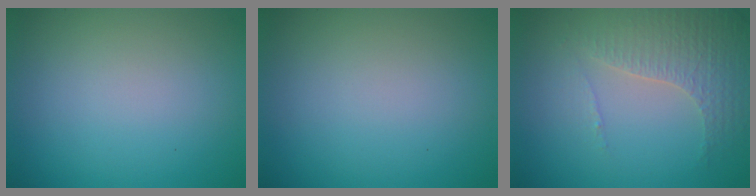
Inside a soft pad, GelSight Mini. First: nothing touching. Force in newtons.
{"total": 0.0}
{"total": 4.3, "press": 3.1, "slide": 3.0}